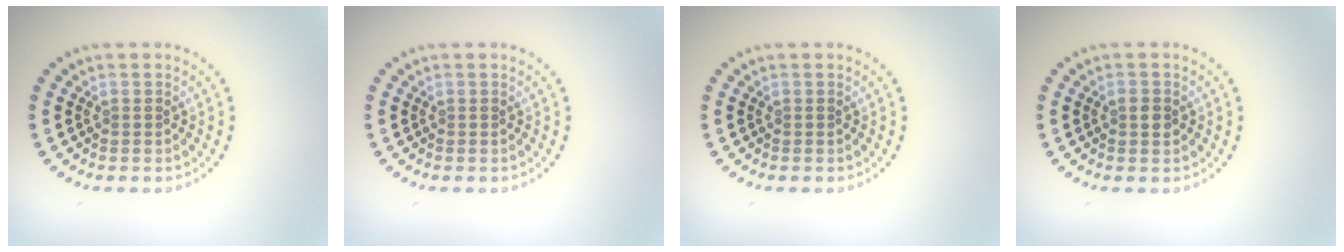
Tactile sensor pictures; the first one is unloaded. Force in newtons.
{"total": 0.0}
{"total": 0.0}
{"total": 1.0, "press": 0.9, "slide": 0.2}